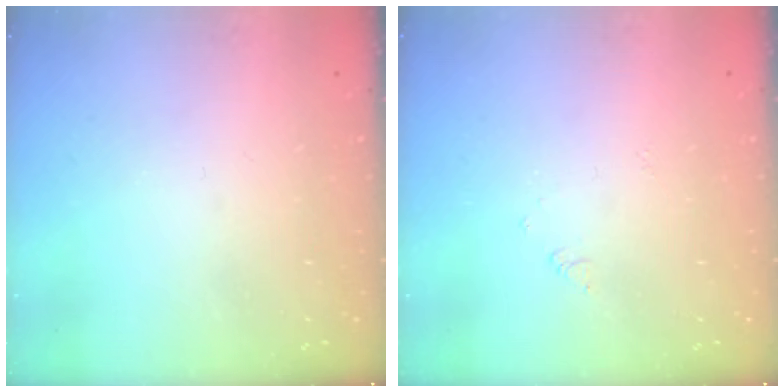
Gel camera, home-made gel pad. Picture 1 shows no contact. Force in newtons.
{"total": 3.0, "press": 3.0, "slide": 0.4}